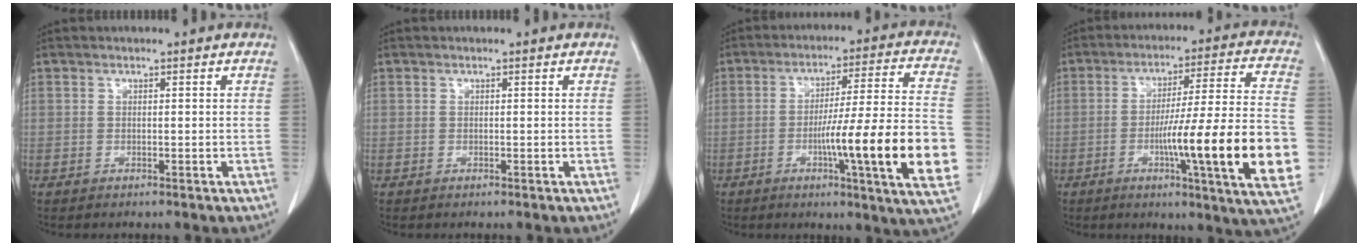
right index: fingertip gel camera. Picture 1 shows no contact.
{"total": 0.0}
{"total": 19.3, "force": [-4.7, -0.3, 18.7], "torque": [-0.230, -0.003, -0.067]}
{"total": 20.8, "force": [-5.1, -0.2, 20.2], "torque": [-0.252, -0.005, -0.073]}